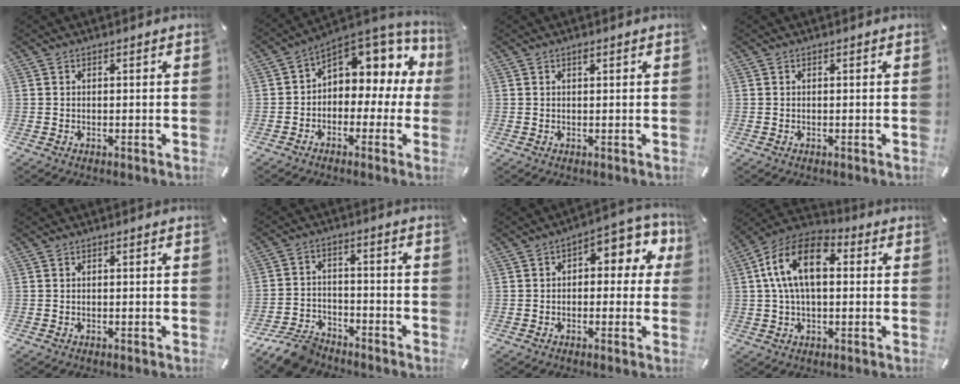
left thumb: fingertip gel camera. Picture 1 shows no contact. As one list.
[{"total": 7.1, "force": [3.2, 5.6, 3.1], "torque": [-0.044, -0.036, 0.060]}, {"total": 0.7, "force": [0.4, 0.3, 0.5], "torque": [-0.011, 0.002, 0.007]}, {"total": 0.0}, {"total": 0.0}, {"total": 9.0, "force": [-7.6, 3.7, 3.1], "torque": [-0.060, 0.039, -0.144]}, {"total": 6.9, "force": [1.6, 4.0, 5.4], "torque": [-0.064, -0.014, 0.019]}, {"total": 14.0, "force": [2.5, 8.4, 10.9], "torque": [-0.223, 0.014, 0.044]}]